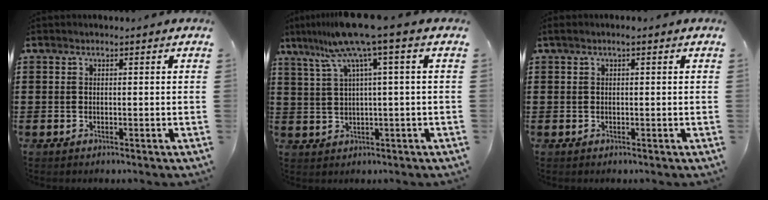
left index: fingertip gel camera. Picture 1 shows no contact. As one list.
[{"total": 8.9, "force": [4.2, -0.6, 7.8], "torque": [-0.174, -0.018, 0.067]}, {"total": 0.8, "force": [0.2, 0.1, 0.8], "torque": [-0.014, 0.001, 0.004]}]